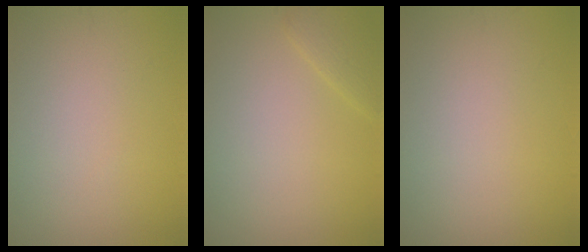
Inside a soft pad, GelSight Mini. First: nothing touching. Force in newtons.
{"total": 1.5, "press": 1.5, "slide": 0.0}
{"total": 0.0}